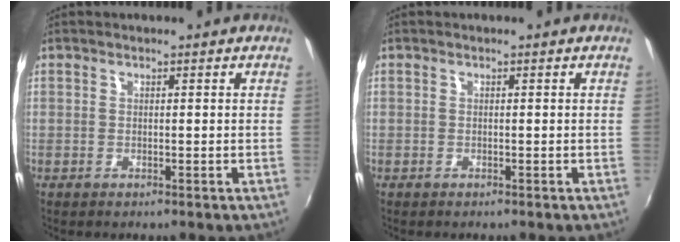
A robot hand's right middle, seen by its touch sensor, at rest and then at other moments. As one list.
[{"total": 0.0}]